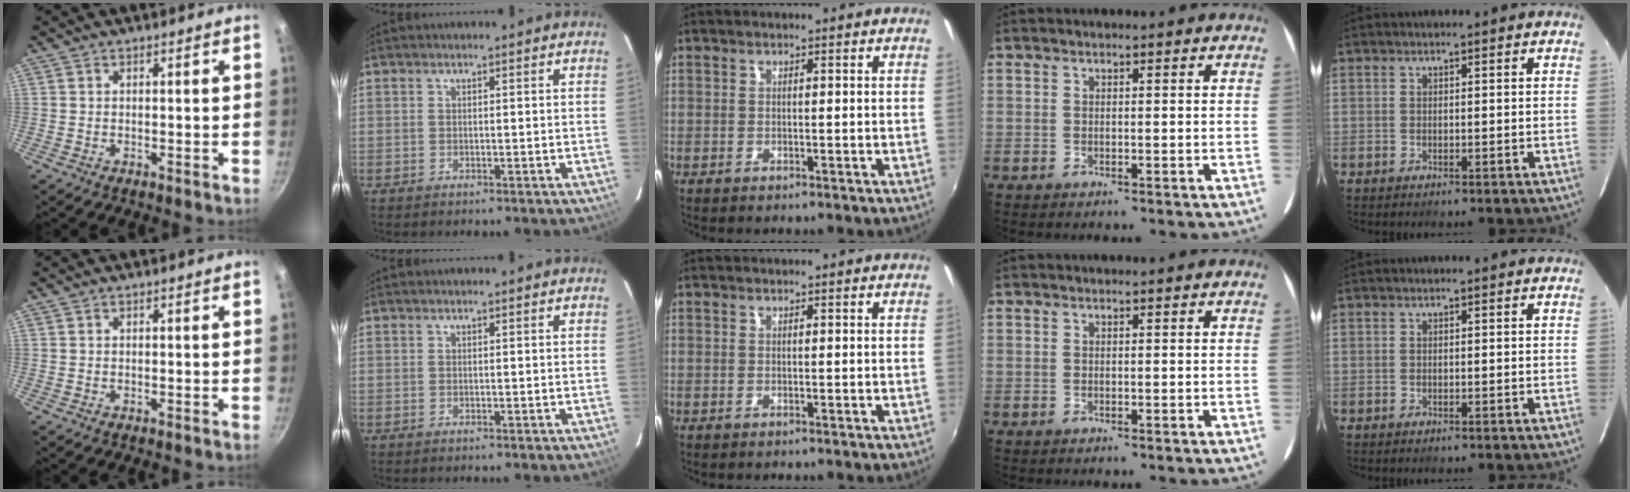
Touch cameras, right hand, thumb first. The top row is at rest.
{}